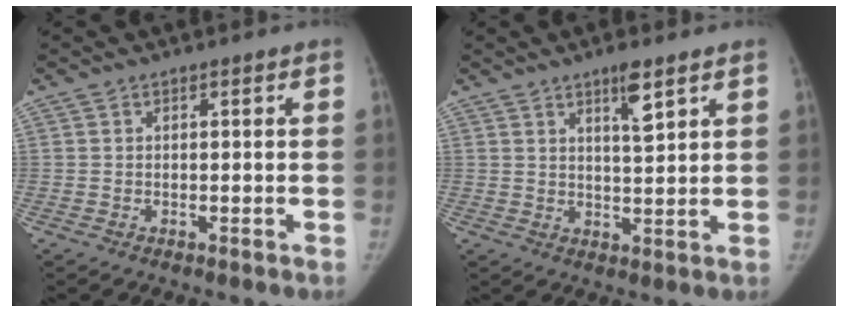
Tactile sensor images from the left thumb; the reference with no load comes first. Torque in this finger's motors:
{"motor_torque": [0.97, 0.32, 0.64, -0.43, 0.23]}